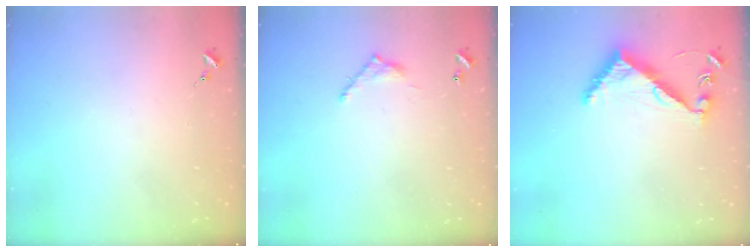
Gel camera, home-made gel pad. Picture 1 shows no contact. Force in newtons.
{"total": 6.3, "press": 6.3, "slide": 0.4}
{"total": 7.5, "press": 7.4, "slide": 0.6}